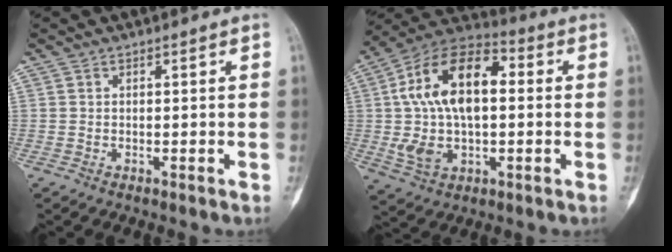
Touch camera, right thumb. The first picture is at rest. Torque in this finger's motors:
{"motor_torque": [-0.23, 1.43, 1.15, 0.00, 0.22]}